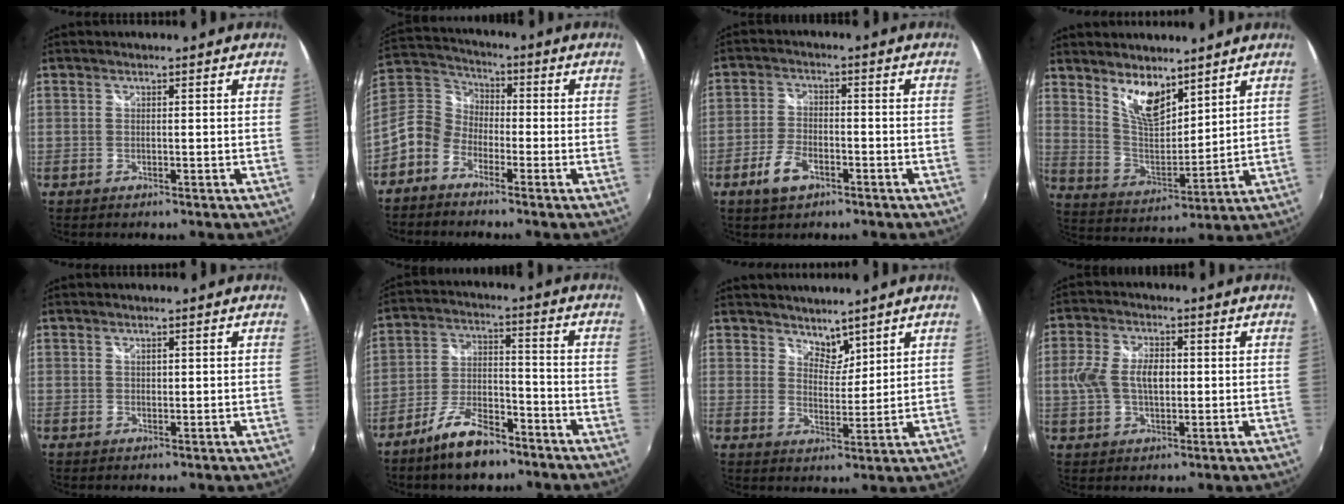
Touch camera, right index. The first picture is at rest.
{"total": 9.3, "force": [-4.6, 7.0, 4.0], "torque": [-0.098, 0.025, -0.112]}
{"total": 6.3, "force": [-3.5, 3.3, 4.0], "torque": [-0.093, 0.000, -0.062]}
{"total": 9.9, "force": [7.1, 4.0, 5.6], "torque": [-0.098, -0.005, 0.141]}
{"total": 0.8, "force": [0.5, 0.5, 0.3], "torque": [-0.003, 0.001, 0.009]}
{"total": 10.8, "force": [-7.9, 4.0, 6.1], "torque": [-0.125, 0.008, -0.134]}
{"total": 4.4, "force": [3.8, 2.1, 1.0], "torque": [-0.006, 0.001, 0.067]}
{"total": 8.4, "force": [0.2, 5.0, 6.8], "torque": [-0.138, 0.010, 0.004]}